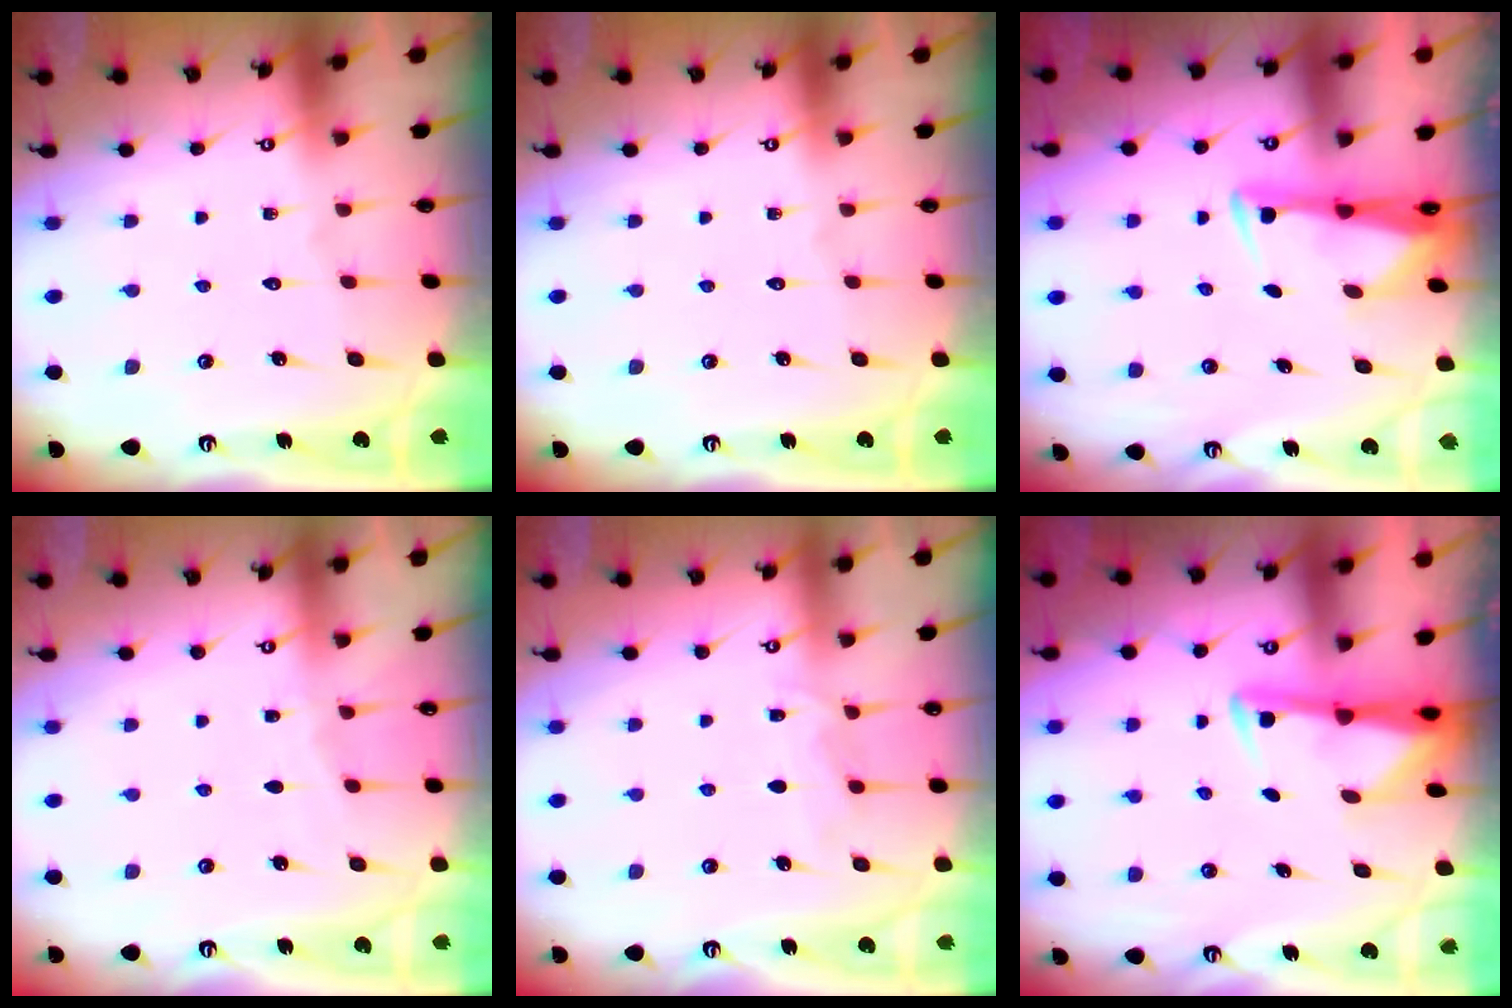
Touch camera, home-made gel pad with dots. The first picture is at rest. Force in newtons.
{"total": 0.0}
{"total": 3.1, "press": 3.0, "slide": 0.9}
{"total": 2.2, "press": 2.1, "slide": 0.4}
{"total": 6.3, "press": 6.3, "slide": 0.6}
{"total": 3.1, "press": 3.0, "slide": 0.5}